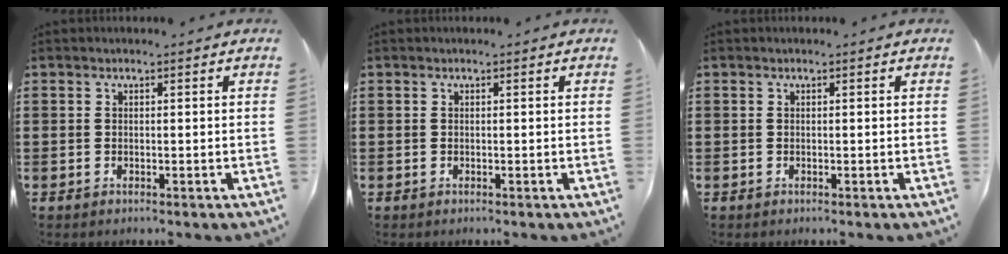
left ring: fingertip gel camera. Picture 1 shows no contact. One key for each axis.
{"total": 0.0}
{"total": 0.0}